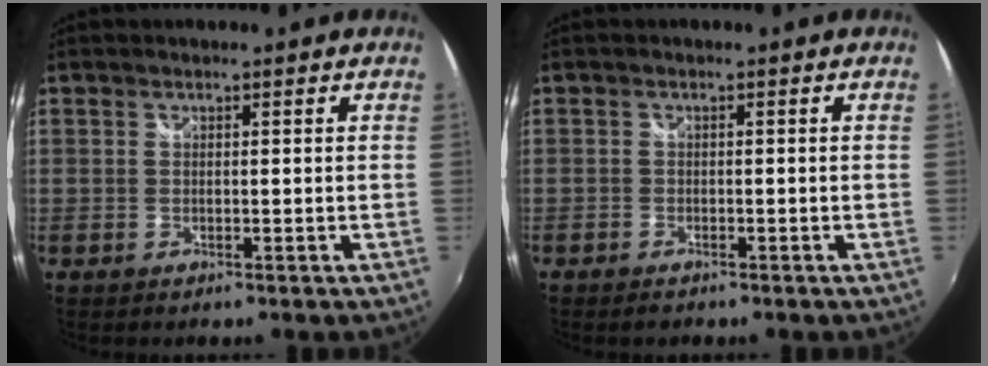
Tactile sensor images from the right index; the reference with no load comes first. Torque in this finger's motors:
{"motor_torque": [0.09, -0.09, 0.02, -0.01]}